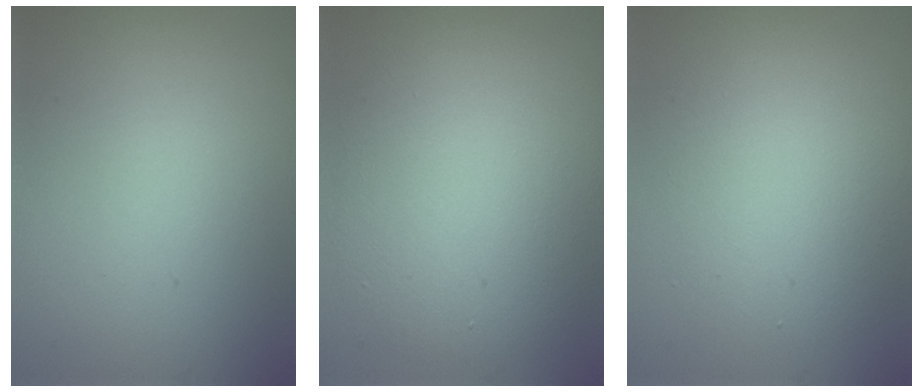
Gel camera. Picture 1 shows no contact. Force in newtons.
{"total": 8.8, "press": 8.8, "slide": 0.7}
{"total": 4.8, "press": 4.7, "slide": 0.5}